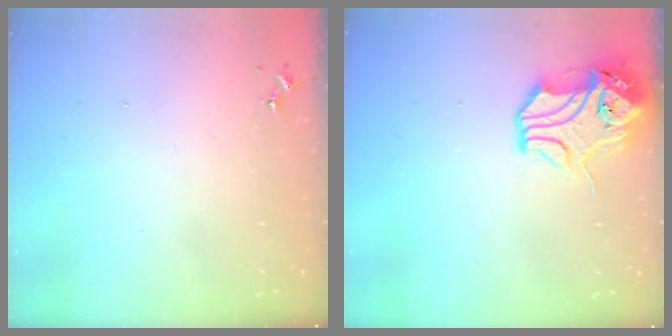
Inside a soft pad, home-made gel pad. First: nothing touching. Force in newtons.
{"total": 13.2, "press": 13.0, "slide": 2.0}